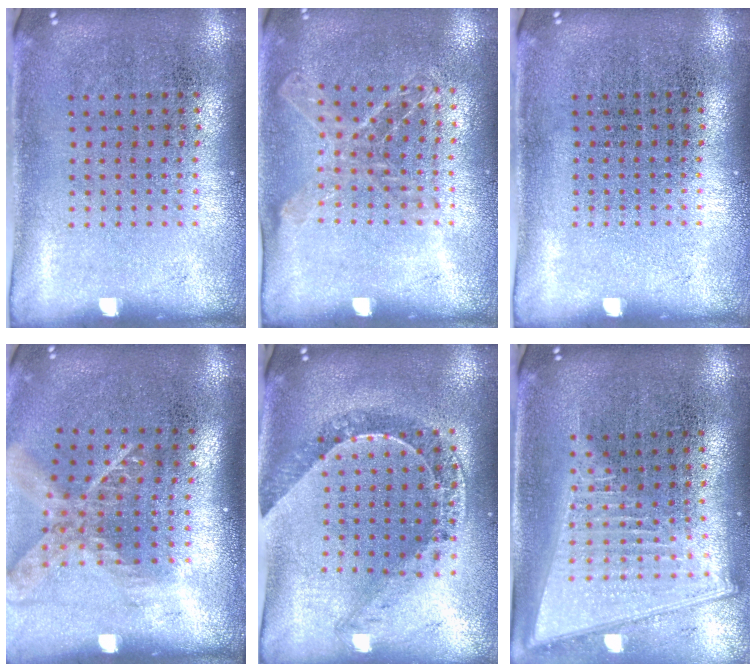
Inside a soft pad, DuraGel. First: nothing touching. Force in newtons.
{"total": 1.2, "press": 1.1, "slide": 0.2}
{"total": 0.0}
{"total": 1.8, "press": 1.3, "slide": 1.2}
{"total": 0.7, "press": 0.7, "slide": 0.1}
{"total": 2.2, "press": 1.8, "slide": 1.3}